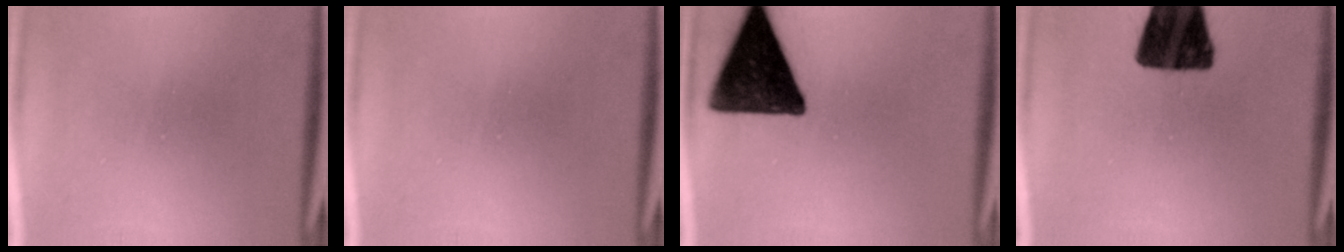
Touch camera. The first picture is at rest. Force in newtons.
{"total": 0.0}
{"total": 16.3}
{"total": 15.1}